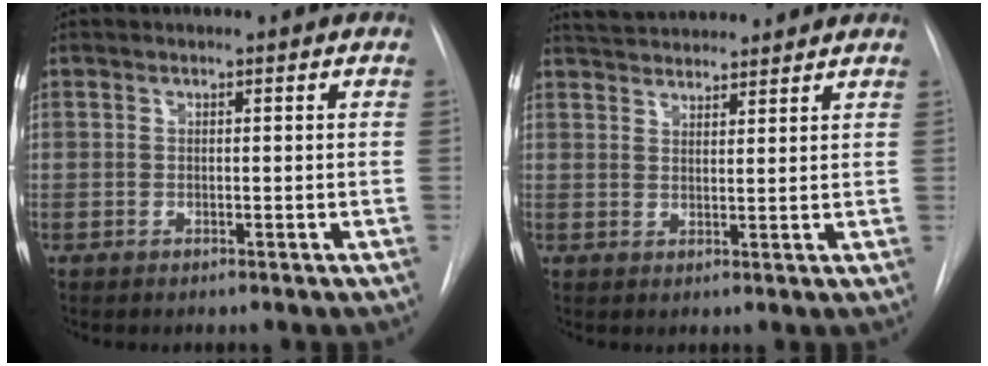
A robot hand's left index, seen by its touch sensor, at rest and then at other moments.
{"total": 8.9, "force": [8.5, 1.3, 2.4], "torque": [-0.045, 0.030, 0.129]}